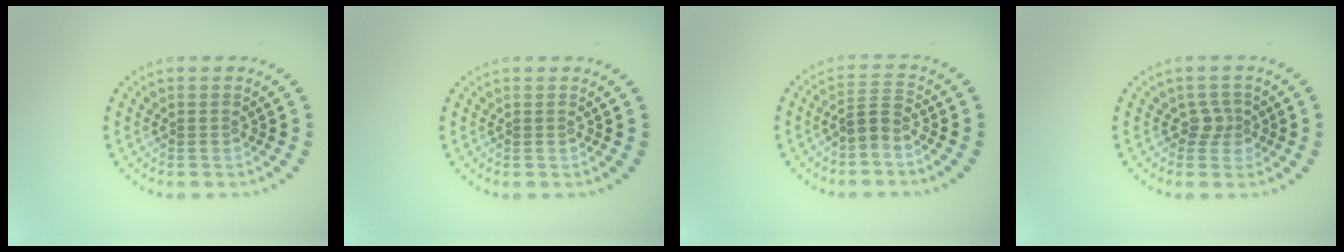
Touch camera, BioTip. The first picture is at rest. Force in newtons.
{"total": 0.0}
{"total": 2.2, "press": 1.6, "slide": 1.5}
{"total": 1.7, "press": 1.3, "slide": 1.1}